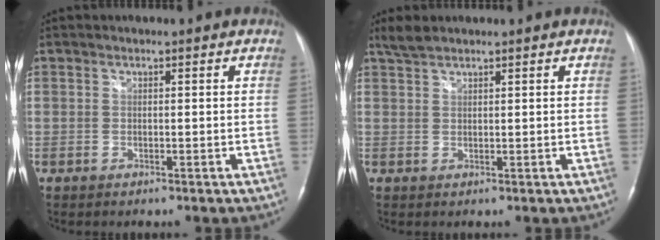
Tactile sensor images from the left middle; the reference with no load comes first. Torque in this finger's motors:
{"motor_torque": [0.13, -0.07, -0.07, 0.00]}